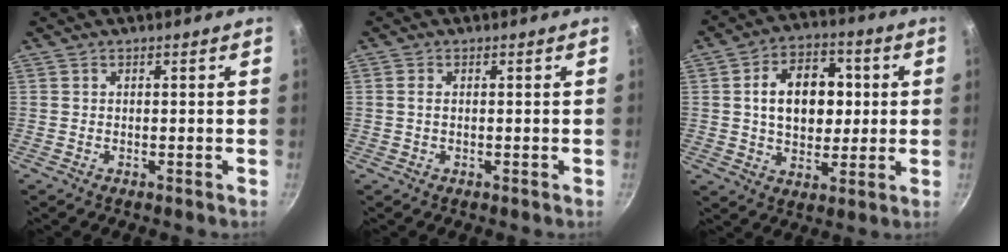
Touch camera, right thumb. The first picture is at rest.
{"total": 1.1, "force": [0.1, 0.7, 0.9], "torque": [-0.020, 0.001, 0.001]}
{"total": 14.1, "force": [1.7, 10.0, 9.9], "torque": [-0.115, 0.011, 0.024]}